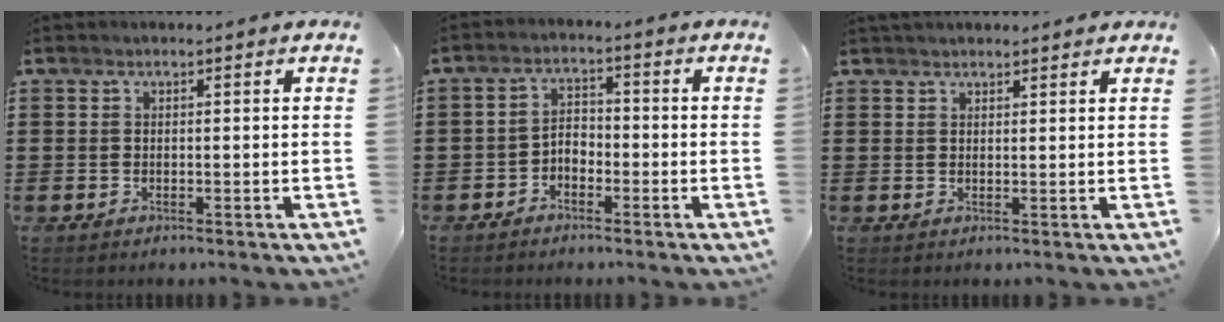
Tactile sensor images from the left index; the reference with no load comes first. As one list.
[{"total": 2.6, "force": [-2.1, 1.2, 0.8], "torque": [-0.022, 0.008, -0.047]}, {"total": 1.5, "force": [1.4, 0.4, 0.3], "torque": [-0.010, 0.002, 0.028]}]